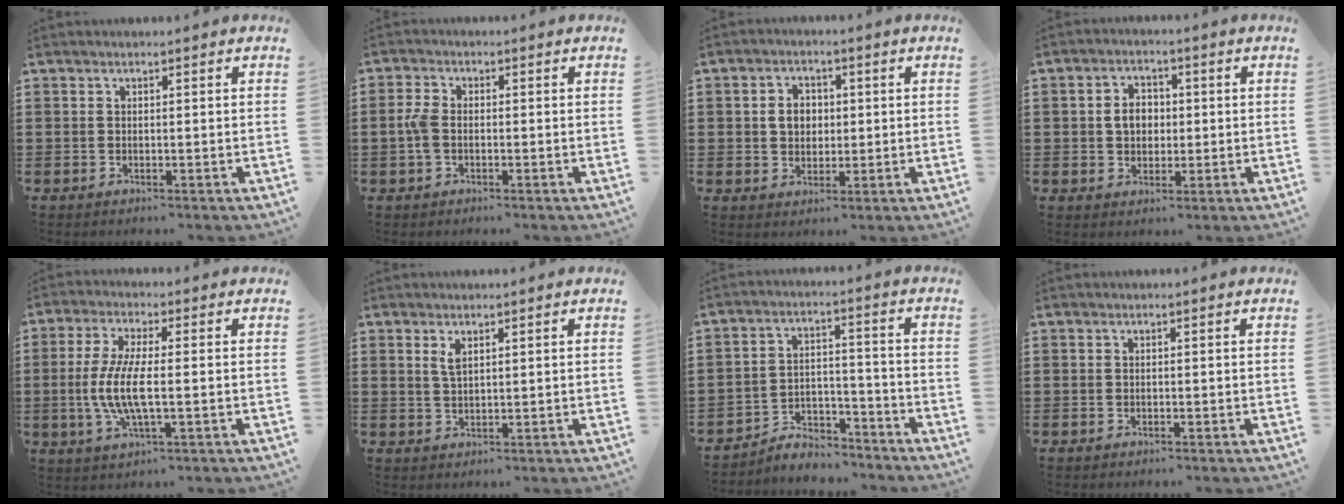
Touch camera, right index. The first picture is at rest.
{"total": 3.4, "force": [-0.6, 2.0, 2.7], "torque": [-0.073, -0.004, -0.017]}
{"total": 3.9, "force": [0.1, 3.1, 2.3], "torque": [-0.054, 0.013, -0.002]}
{"total": 3.9, "force": [-0.1, 3.1, 2.5], "torque": [-0.048, 0.008, -0.007]}
{"total": 7.5, "force": [-1.2, 2.1, 7.1], "torque": [-0.166, -0.013, -0.032]}
{"total": 2.1, "force": [1.2, 0.8, 1.6], "torque": [-0.035, 0.004, 0.020]}
{"total": 5.4, "force": [-5.2, 1.5, 0.7], "torque": [-0.021, 0.012, -0.105]}
{"total": 0.0}